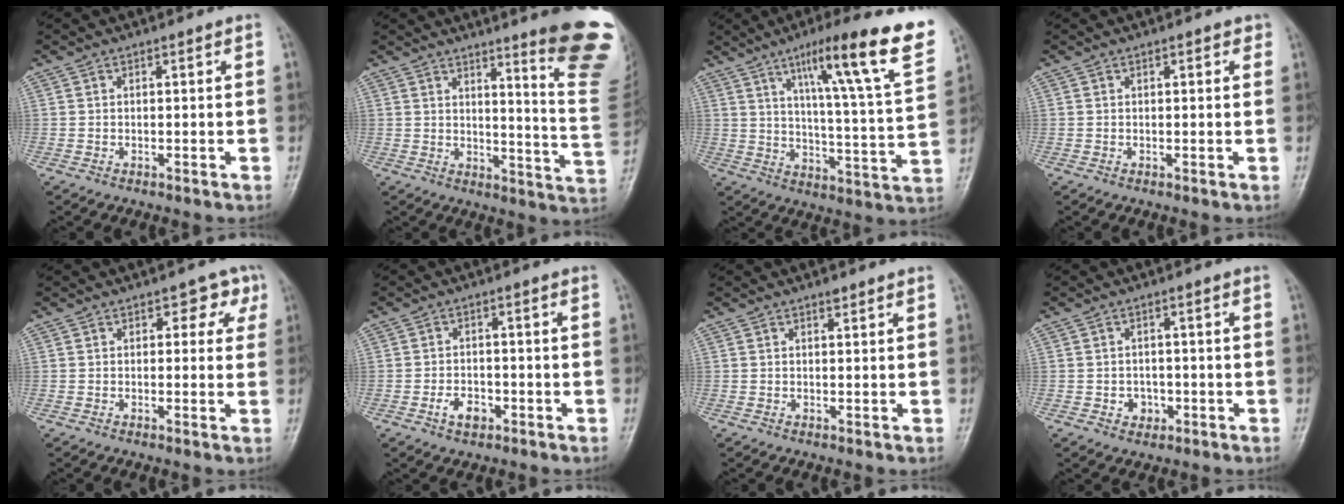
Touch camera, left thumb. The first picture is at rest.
{"total": 18.0, "force": [12.3, 1.6, 13.1], "torque": [-0.132, -0.103, 0.146]}
{"total": 22.6, "force": [12.2, 2.5, 18.8], "torque": [-0.251, -0.035, 0.178]}
{"total": 1.1, "force": [0.6, 0.6, 0.7], "torque": [-0.004, 0.000, 0.003]}
{"total": 3.9, "force": [1.5, 2.7, 2.4], "torque": [0.006, 0.000, 0.008]}
{"total": 3.8, "force": [-1.9, 2.4, 2.1], "torque": [-0.029, 0.012, -0.033]}
{"total": 1.0, "force": [0.7, 0.3, 0.5], "torque": [-0.008, -0.004, 0.010]}
{"total": 2.9, "force": [-1.1, 2.5, 1.0], "torque": [0.001, 0.006, -0.012]}